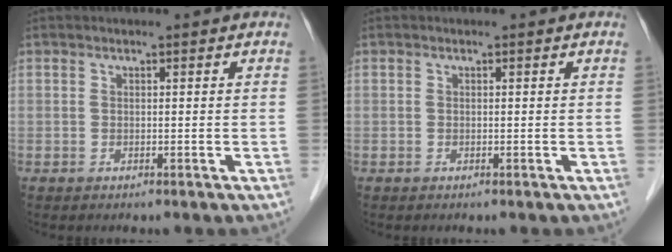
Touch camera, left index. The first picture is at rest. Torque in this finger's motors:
{"motor_torque": [0.01, 0.00, -0.03, 0.00]}